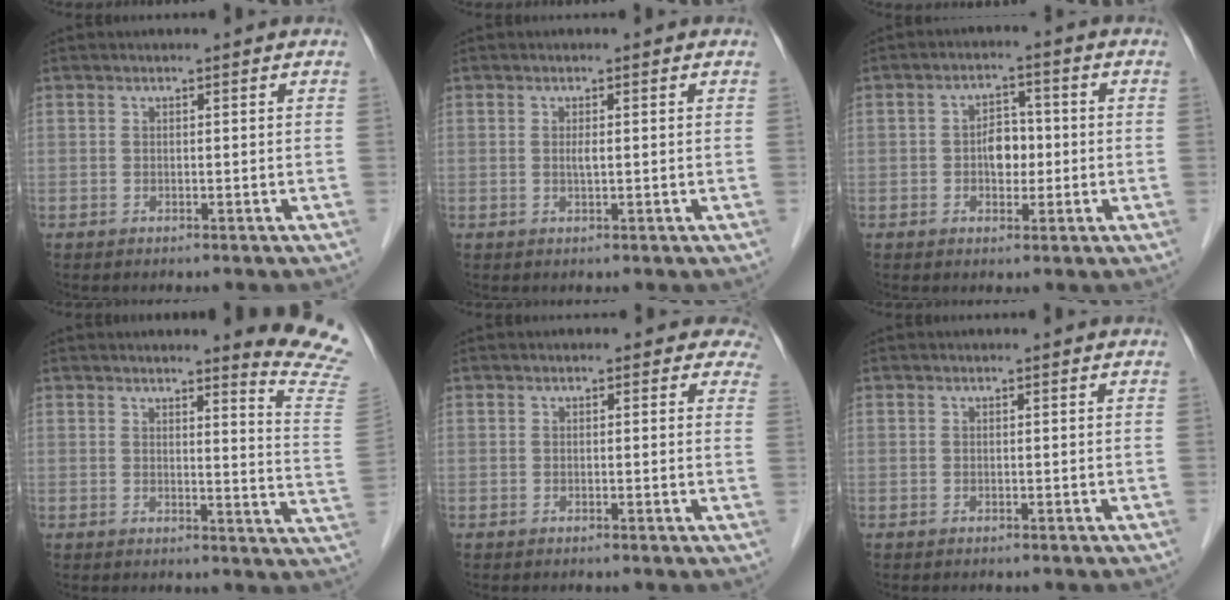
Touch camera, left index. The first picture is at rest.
{"total": 0.9, "force": [0.0, 0.1, 0.9], "torque": [-0.022, -0.001, 0.001]}
{"total": 4.2, "force": [-0.6, 2.8, 3.1], "torque": [-0.053, 0.013, -0.009]}
{"total": 10.0, "force": [9.6, -1.1, 2.6], "torque": [-0.014, -0.101, 0.081]}
{"total": 3.0, "force": [2.4, 1.7, 0.8], "torque": [0.020, -0.004, 0.001]}
{"total": 0.0}